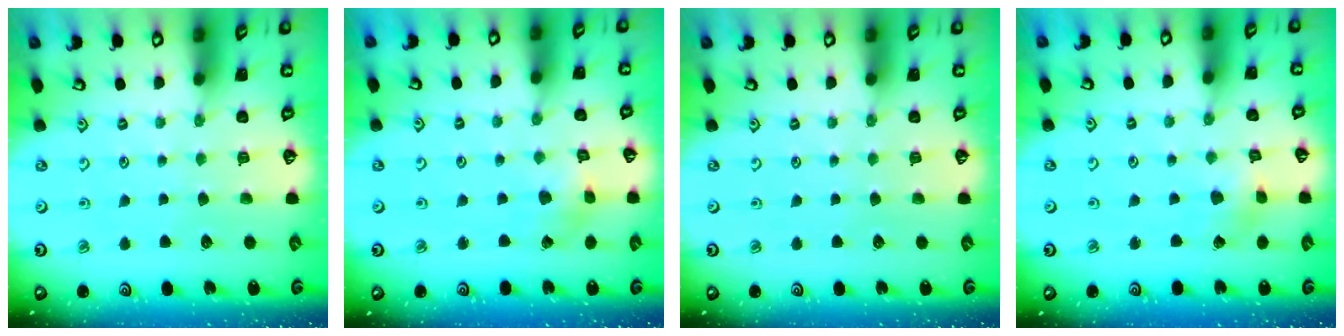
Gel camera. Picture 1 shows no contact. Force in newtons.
{"total": 2.7, "press": 2.7, "slide": 0.2}
{"total": 0.0}
{"total": 2.8, "press": 2.8, "slide": 0.3}